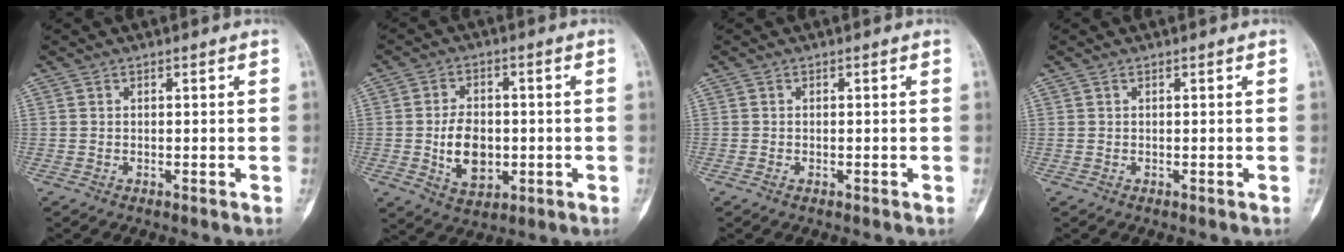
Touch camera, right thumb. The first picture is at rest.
{"total": 9.0, "force": [-1.2, 6.2, 6.5], "torque": [-0.089, 0.003, -0.012]}
{"total": 0.5, "force": [-0.2, 0.4, 0.3], "torque": [-0.008, 0.001, -0.003]}
{"total": 0.0}